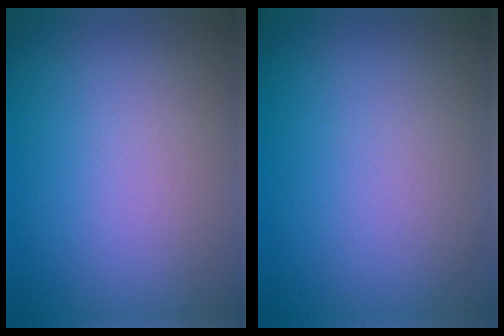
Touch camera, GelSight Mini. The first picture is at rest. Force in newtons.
{"total": 0.0}